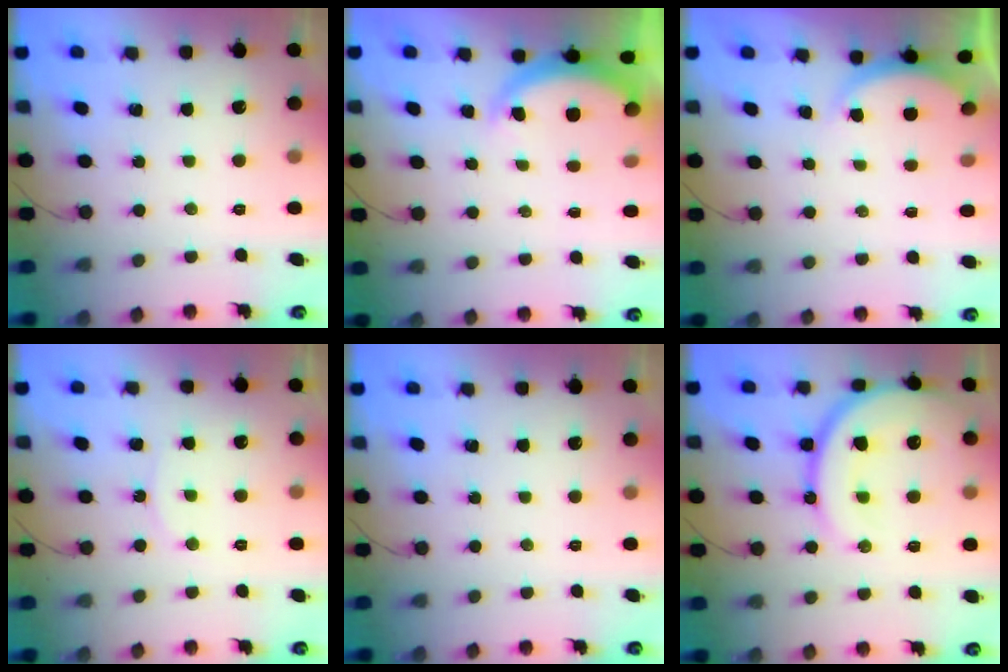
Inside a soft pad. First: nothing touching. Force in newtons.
{"total": 3.9, "press": 3.9, "slide": 0.6}
{"total": 2.2, "press": 2.2, "slide": 0.6}
{"total": 5.3, "press": 5.3, "slide": 0.7}
{"total": 0.0}
{"total": 17.4, "press": 17.3, "slide": 1.9}